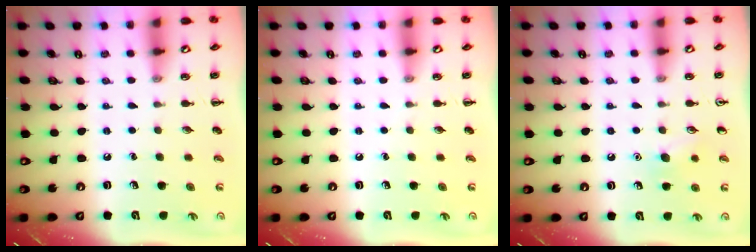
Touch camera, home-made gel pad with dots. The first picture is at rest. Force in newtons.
{"total": 0.0}
{"total": 7.2, "press": 6.9, "slide": 2.0}